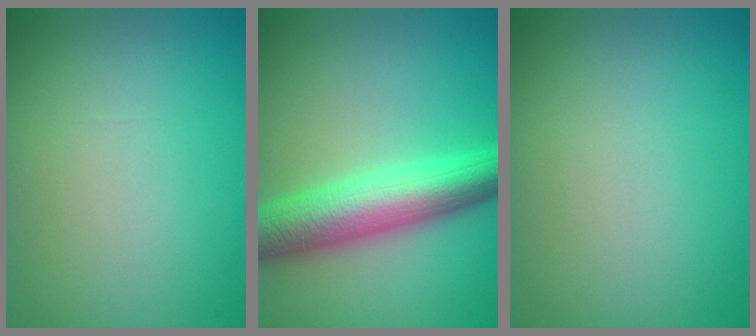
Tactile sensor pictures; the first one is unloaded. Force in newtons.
{"total": 7.4, "press": 7.4, "slide": 0.1}
{"total": 0.0}